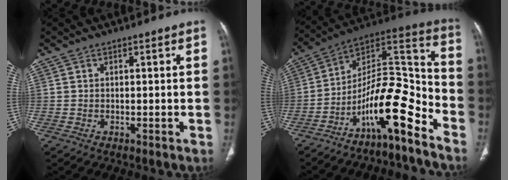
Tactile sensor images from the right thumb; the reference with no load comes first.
{"total": 16.7, "force": [-10.2, 4.8, 12.3], "torque": [-0.181, 0.113, -0.176]}